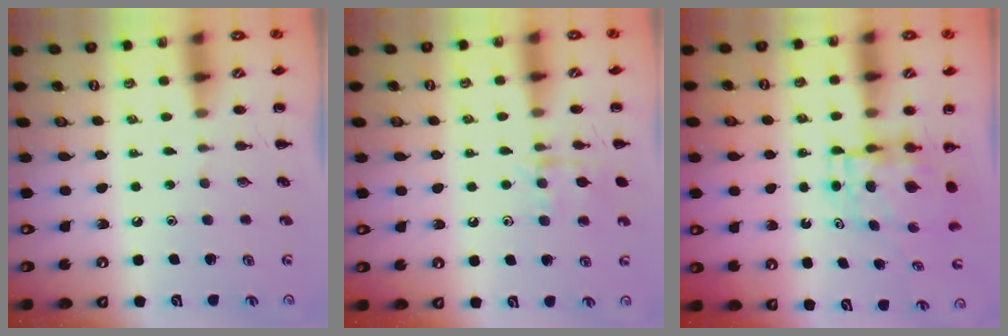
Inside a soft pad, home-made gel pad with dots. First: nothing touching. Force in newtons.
{"total": 9.6, "press": 9.6, "slide": 0.7}
{"total": 5.1, "press": 5.1, "slide": 0.4}